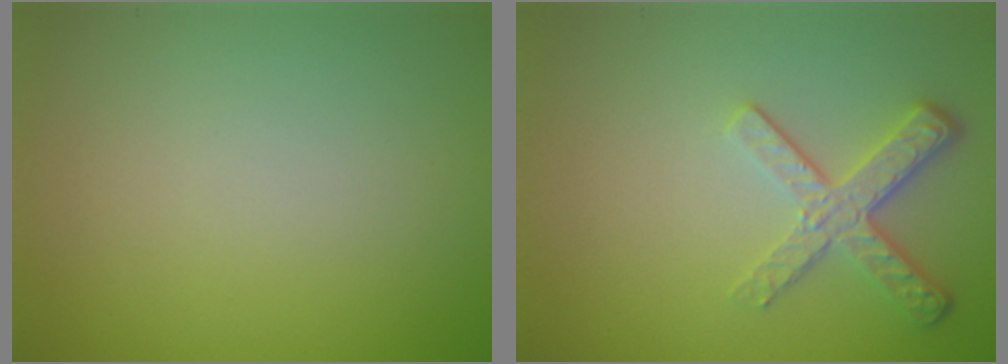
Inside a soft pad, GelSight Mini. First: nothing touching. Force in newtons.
{"total": 3.4, "press": 2.6, "slide": 2.2}